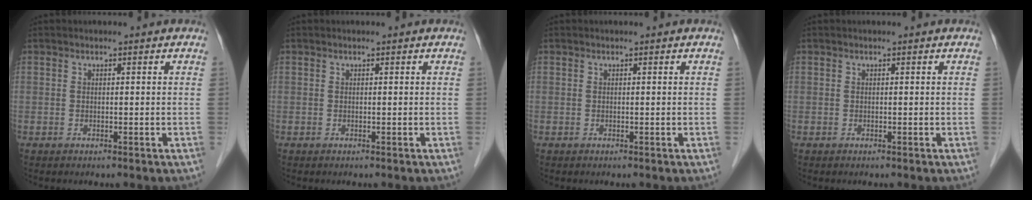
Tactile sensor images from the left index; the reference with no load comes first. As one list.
[{"total": 0.0}, {"total": 0.0}, {"total": 0.0}]